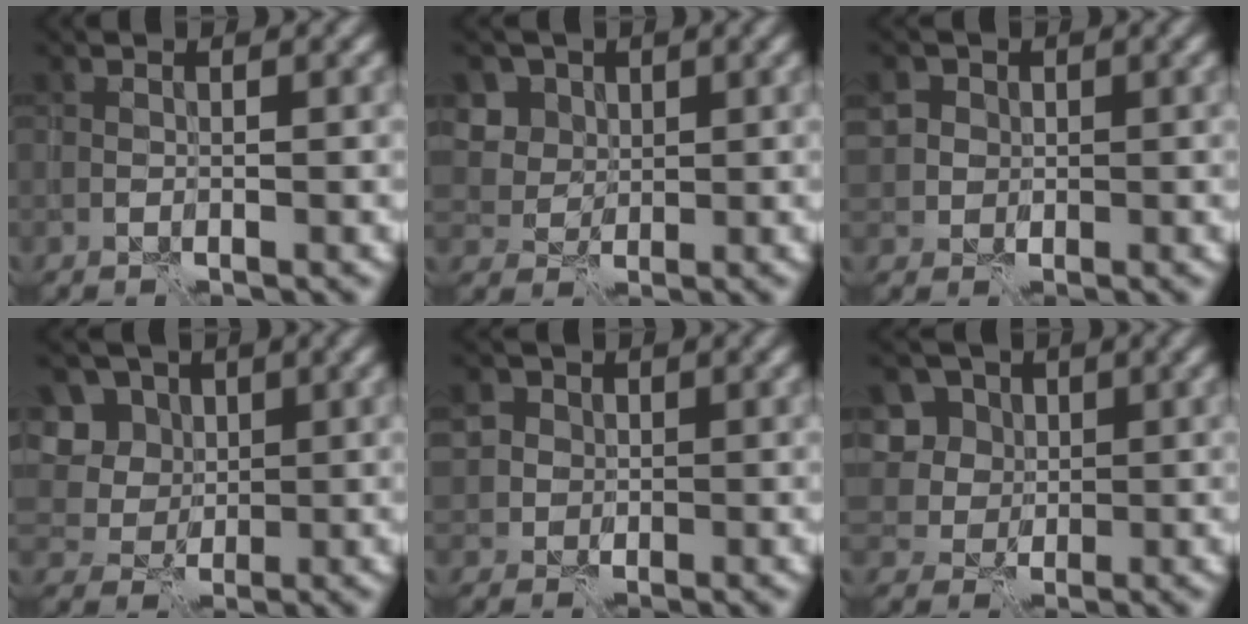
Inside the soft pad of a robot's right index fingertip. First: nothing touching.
{"total": 6.3, "force": [3.1, 5.0, 2.3], "torque": [-0.053, 0.006, 0.052]}
{"total": 3.6, "force": [1.0, 3.2, 1.2], "torque": [-0.032, 0.011, 0.023]}
{"total": 8.0, "force": [3.4, 6.4, 3.2], "torque": [-0.068, 0.018, 0.045]}
{"total": 3.8, "force": [1.0, 3.4, 1.3], "torque": [-0.031, 0.011, 0.021]}
{"total": 8.8, "force": [3.3, 7.3, 3.6], "torque": [-0.079, 0.024, 0.038]}